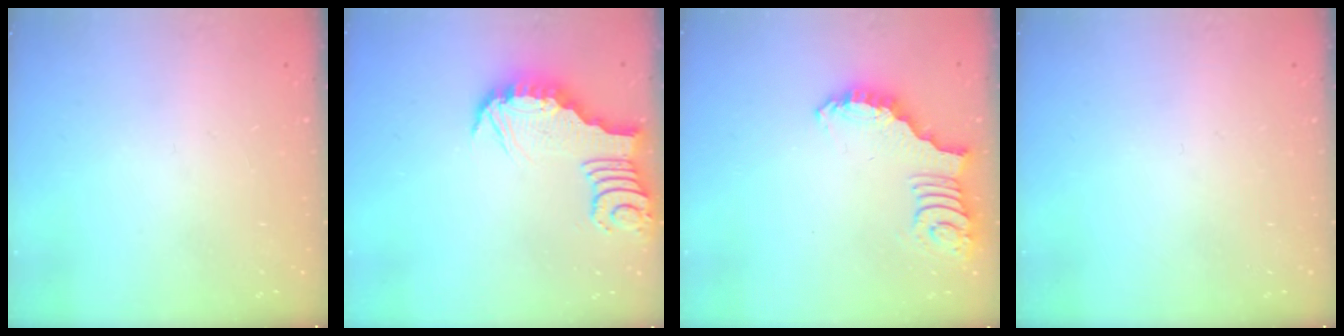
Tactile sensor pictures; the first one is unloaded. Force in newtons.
{"total": 3.4, "press": 3.4, "slide": 0.2}
{"total": 2.7, "press": 2.7, "slide": 0.5}
{"total": 0.0}